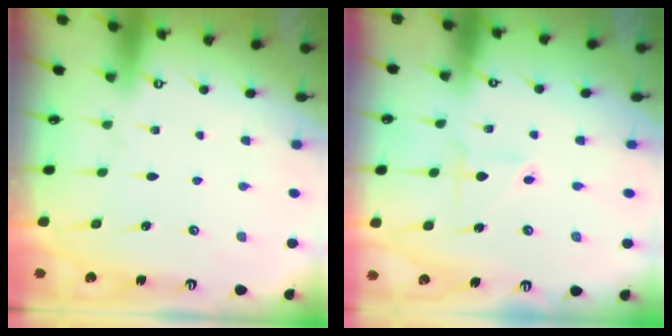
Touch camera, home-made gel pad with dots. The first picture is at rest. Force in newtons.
{"total": 2.4, "press": 2.2, "slide": 1.0}